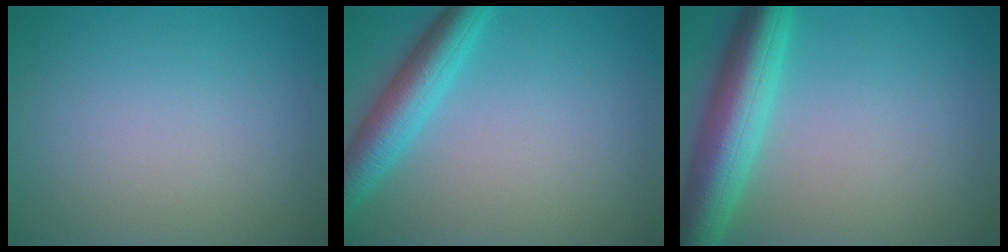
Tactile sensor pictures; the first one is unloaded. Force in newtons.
{"total": 4.8, "press": 4.8, "slide": 0.1}
{"total": 7.5, "press": 7.5, "slide": 0.3}